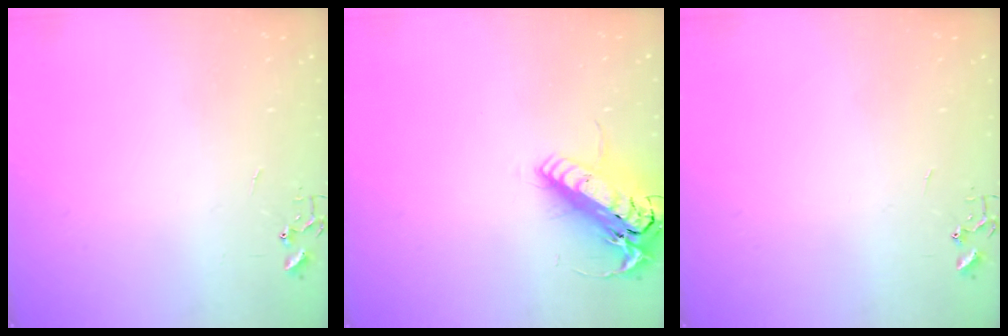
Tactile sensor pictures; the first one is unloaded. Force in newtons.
{"total": 17.8, "press": 17.5, "slide": 3.4}
{"total": 0.0}